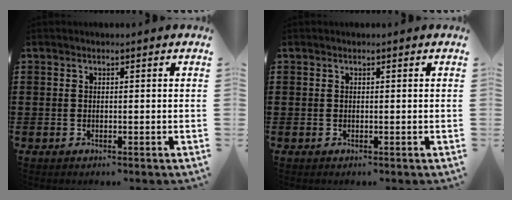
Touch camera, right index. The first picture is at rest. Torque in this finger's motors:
{"motor_torque": [-0.40, 0.69, 0.00, 0.00]}